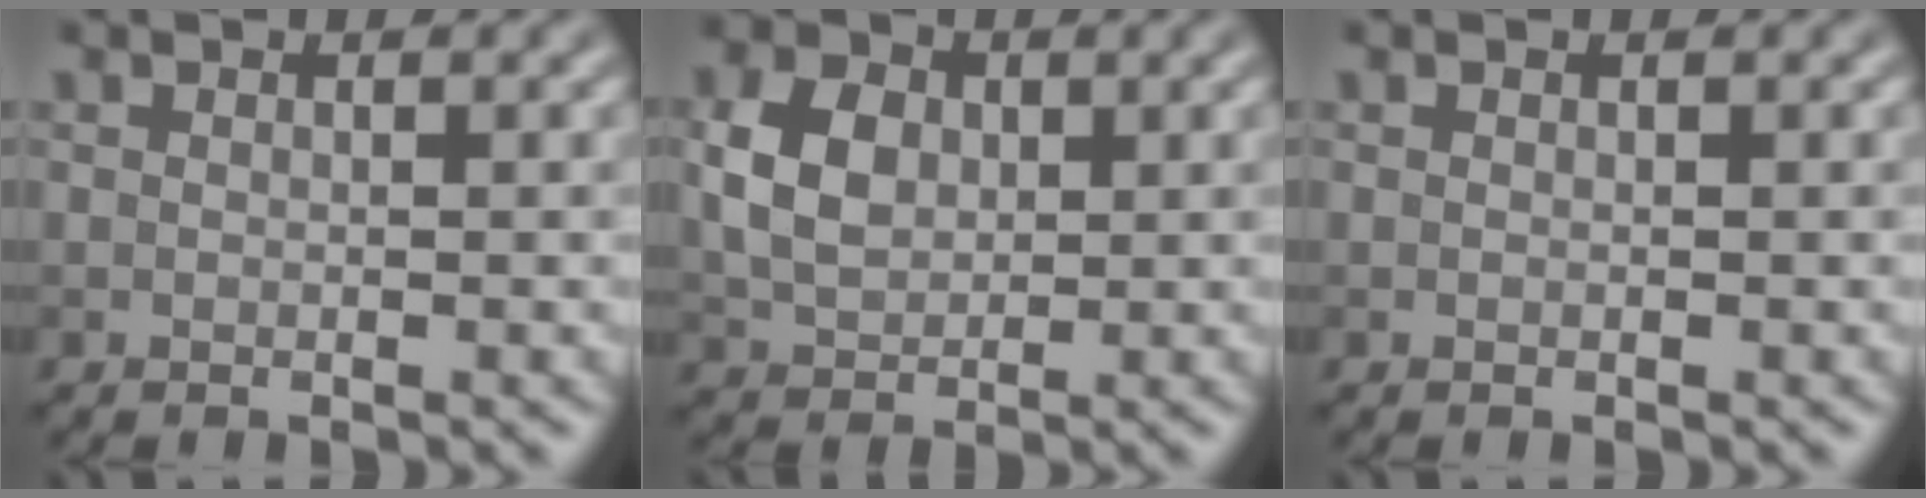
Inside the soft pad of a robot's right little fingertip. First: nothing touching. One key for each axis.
{"total": 4.7, "fx": 0.7, "fy": 3.5, "fz": 3.1, "tx": -0.069, "ty": 0.005, "tz": 0.011}
{"total": 0.0}